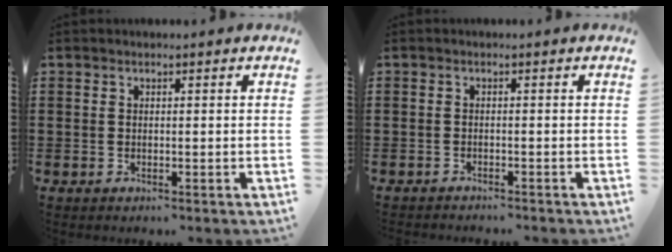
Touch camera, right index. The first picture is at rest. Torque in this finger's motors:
{"motor_torque": [-2.14, 0.00, -1.05, -0.21]}